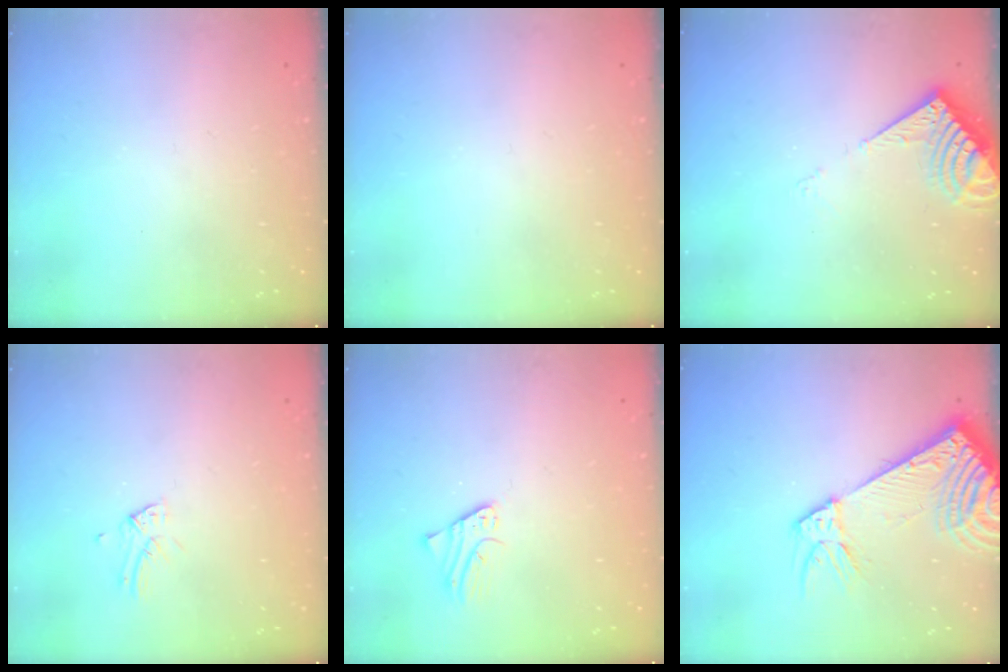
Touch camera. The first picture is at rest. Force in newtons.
{"total": 0.0}
{"total": 7.6, "press": 7.5, "slide": 0.8}
{"total": 2.1, "press": 2.1, "slide": 0.1}
{"total": 1.9, "press": 1.9, "slide": 0.1}
{"total": 13.3, "press": 12.9, "slide": 3.1}